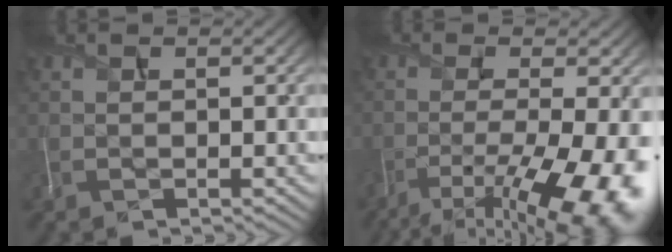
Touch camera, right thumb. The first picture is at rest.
{"total": 13.9, "force": [-7.3, 4.5, 11.0], "torque": [-0.174, -0.033, -0.096]}